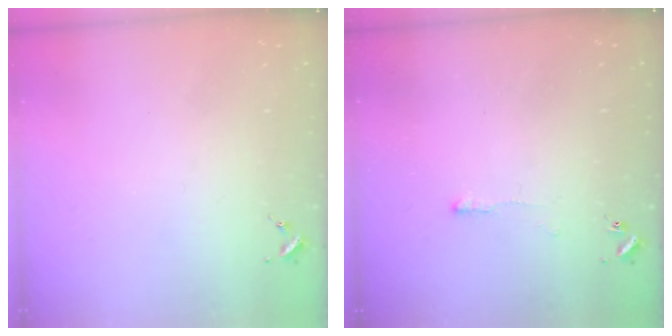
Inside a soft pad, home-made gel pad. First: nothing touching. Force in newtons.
{"total": 3.2, "press": 3.1, "slide": 0.6}